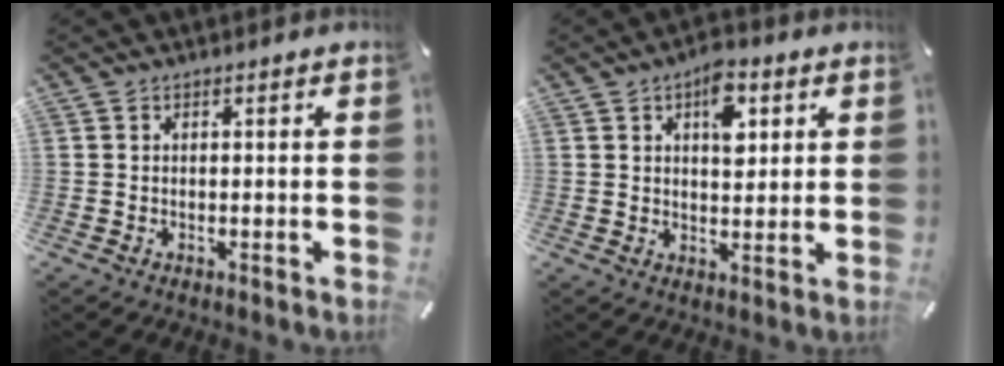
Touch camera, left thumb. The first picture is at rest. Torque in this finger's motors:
{"motor_torque": [1.10, 1.25, 0.55, -0.69, 0.24]}